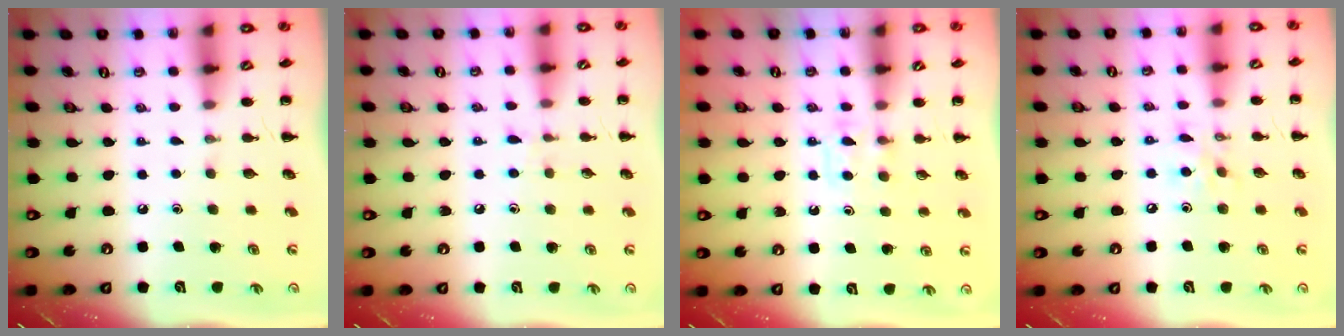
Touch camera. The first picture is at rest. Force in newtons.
{"total": 5.4, "press": 4.9, "slide": 2.2}
{"total": 4.5, "press": 4.2, "slide": 1.7}
{"total": 5.9, "press": 5.8, "slide": 0.7}